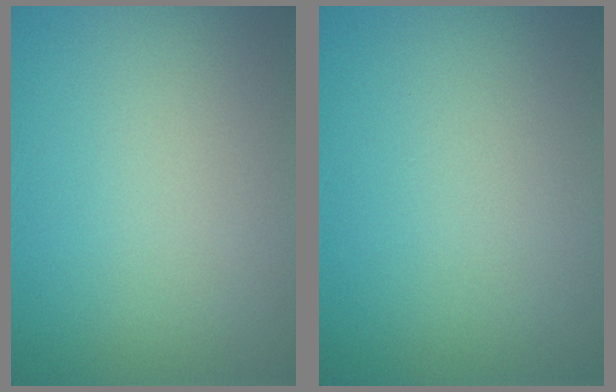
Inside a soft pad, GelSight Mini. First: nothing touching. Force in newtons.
{"total": 0.0}